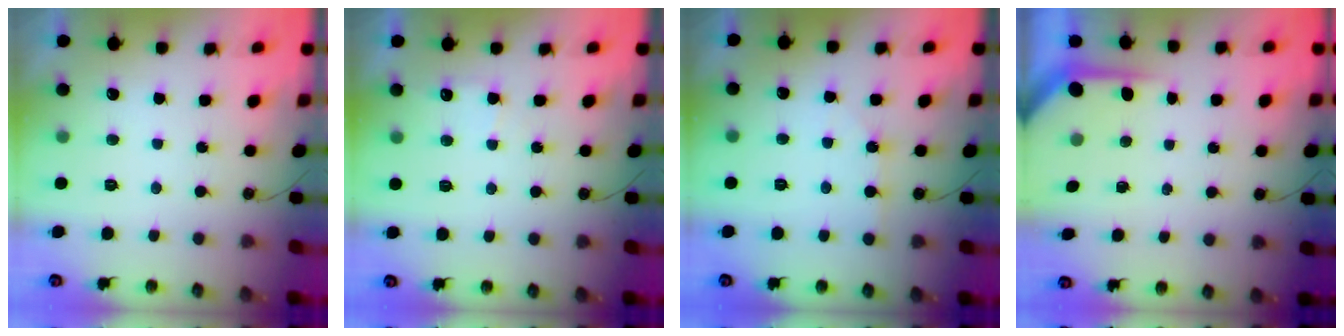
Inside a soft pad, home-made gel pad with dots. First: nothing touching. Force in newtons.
{"total": 5.2, "press": 5.2, "slide": 0.6}
{"total": 3.6, "press": 3.5, "slide": 0.6}
{"total": 4.1, "press": 4.0, "slide": 0.2}